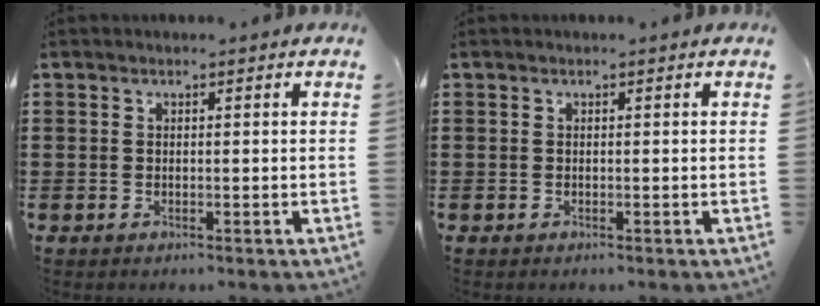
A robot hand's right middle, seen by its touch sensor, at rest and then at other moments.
{"total": 0.0}